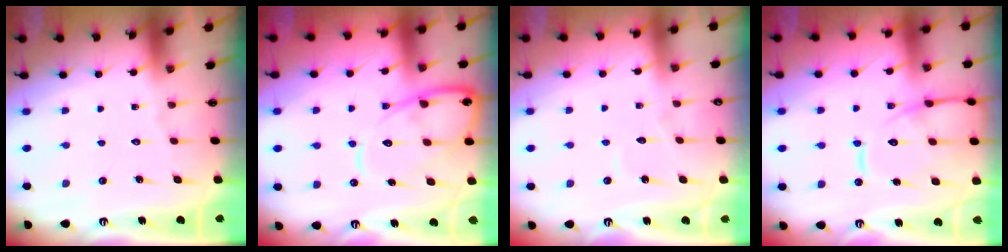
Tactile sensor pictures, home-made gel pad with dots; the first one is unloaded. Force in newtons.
{"total": 12.9, "press": 12.8, "slide": 1.1}
{"total": 2.7, "press": 2.7, "slide": 0.3}
{"total": 13.1, "press": 13.0, "slide": 1.2}